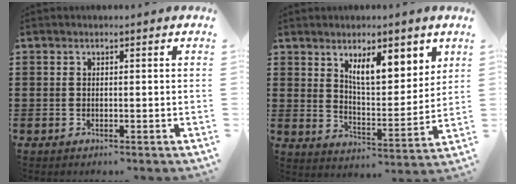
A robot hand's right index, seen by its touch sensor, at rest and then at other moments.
{"total": 8.9, "force": [5.4, 3.1, 6.4], "torque": [-0.106, -0.015, 0.089]}